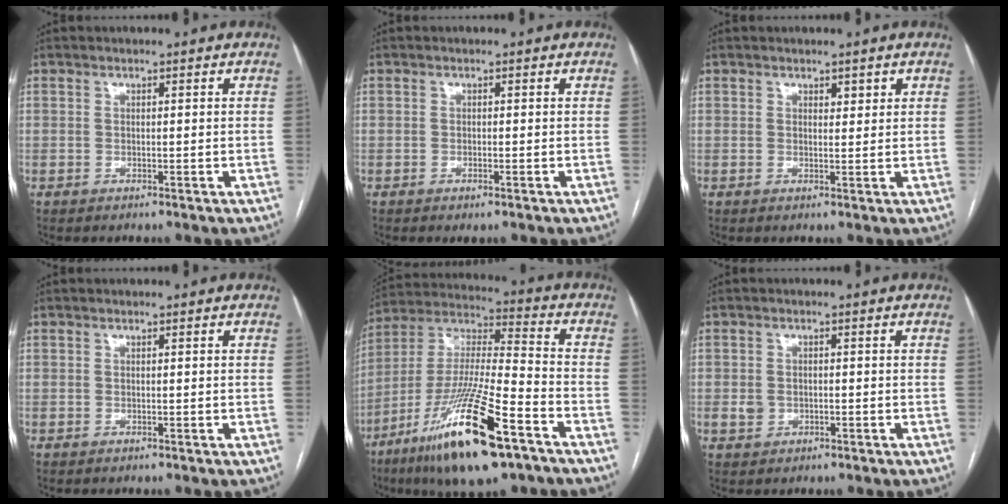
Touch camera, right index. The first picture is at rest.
{"total": 0.8, "force": [-0.6, 0.1, 0.6], "torque": [-0.009, -0.002, -0.006]}
{"total": 1.4, "force": [0.9, 0.6, 0.8], "torque": [-0.011, 0.000, 0.013]}
{"total": 0.0}
{"total": 22.1, "force": [-12.1, 3.0, 18.2], "torque": [-0.361, -0.042, -0.215]}
{"total": 2.1, "force": [-0.4, 1.8, 1.0], "torque": [-0.016, 0.006, 0.001]}